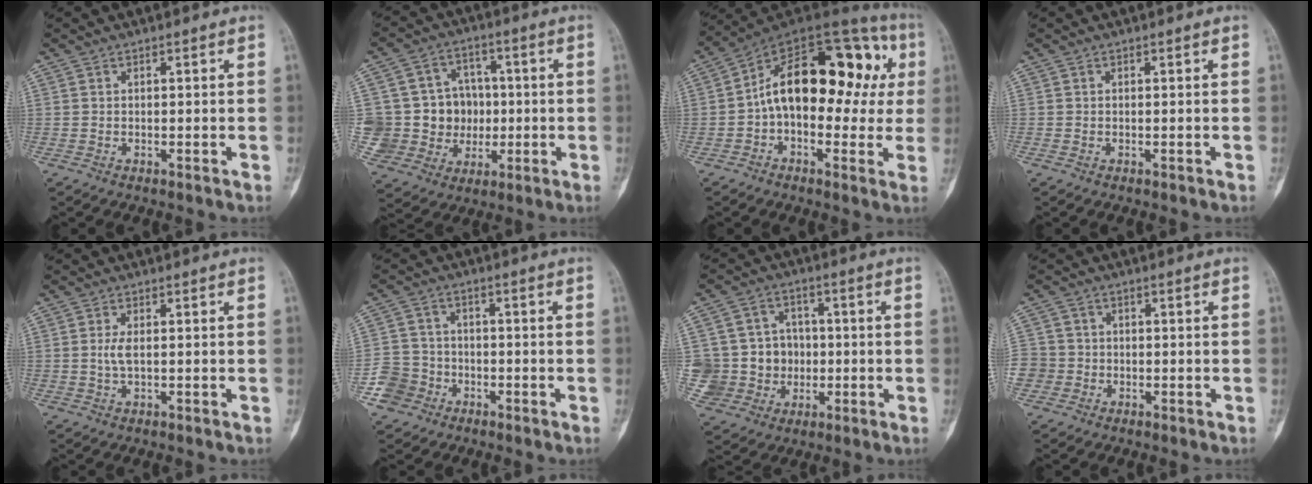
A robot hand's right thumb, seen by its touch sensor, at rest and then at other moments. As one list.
[{"total": 13.9, "force": [0.2, 12.8, 5.5], "torque": [-0.053, 0.023, 0.023]}, {"total": 23.6, "force": [1.9, 13.5, 19.3], "torque": [-0.241, 0.055, 0.017]}, {"total": 0.0}, {"total": 2.2, "force": [0.2, 0.8, 2.1], "torque": [-0.050, -0.002, 0.006]}, {"total": 6.5, "force": [-3.2, 5.6, 0.8], "torque": [0.010, 0.023, -0.061]}, {"total": 11.9, "force": [-0.5, 11.4, 3.5], "torque": [-0.032, 0.024, 0.004]}, {"total": 5.9, "force": [-1.5, 5.6, 1.0], "torque": [-0.016, 0.015, -0.029]}]